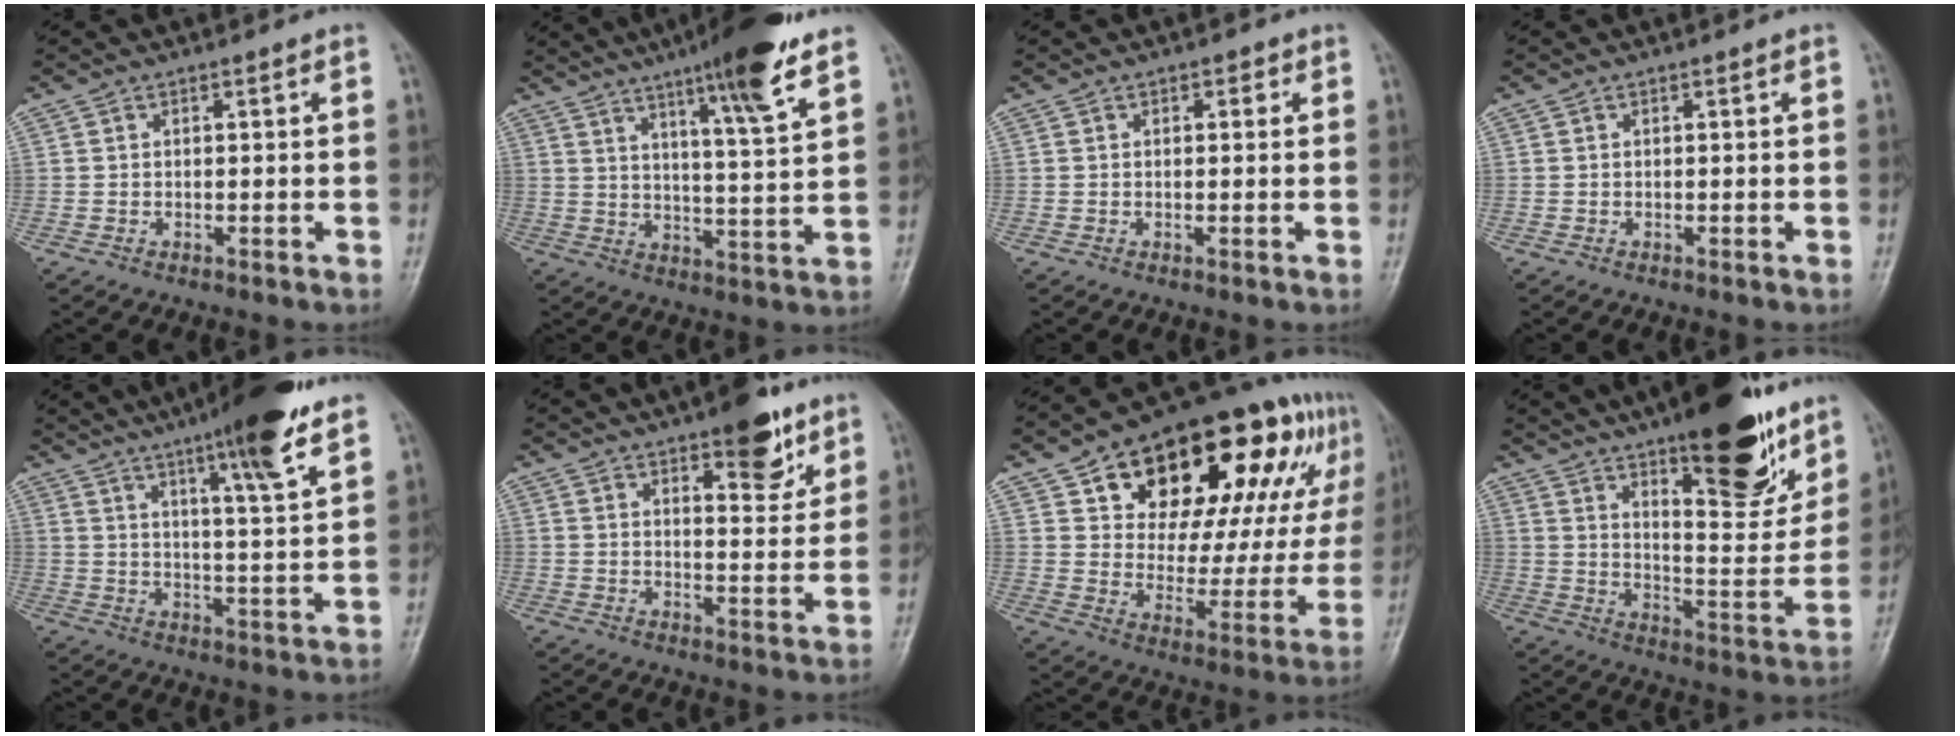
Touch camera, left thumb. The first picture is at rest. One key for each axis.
{"total": 14.0, "fx": 8.9, "fy": 1.1, "fz": 10.8, "tx": -0.162, "ty": -0.043, "tz": 0.136}
{"total": 1.2, "fx": 0.5, "fy": 0.9, "fz": 0.7, "tx": 0.003, "ty": 0.001, "tz": 0.003}
{"total": 0.0}
{"total": 14.3, "fx": 9.1, "fy": 1.4, "fz": 10.9, "tx": -0.160, "ty": -0.041, "tz": 0.138}
{"total": 9.8, "fx": 6.1, "fy": 3.7, "fz": 6.6, "tx": -0.066, "ty": -0.035, "tz": 0.085}
{"total": 29.9, "fx": 14.5, "fy": 15.2, "fz": 21.3, "tx": -0.267, "ty": 0.004, "tz": 0.223}
{"total": 22.4, "fx": 14.2, "fy": 7.2, "fz": 15.8, "tx": -0.190, "ty": -0.072, "tz": 0.219}